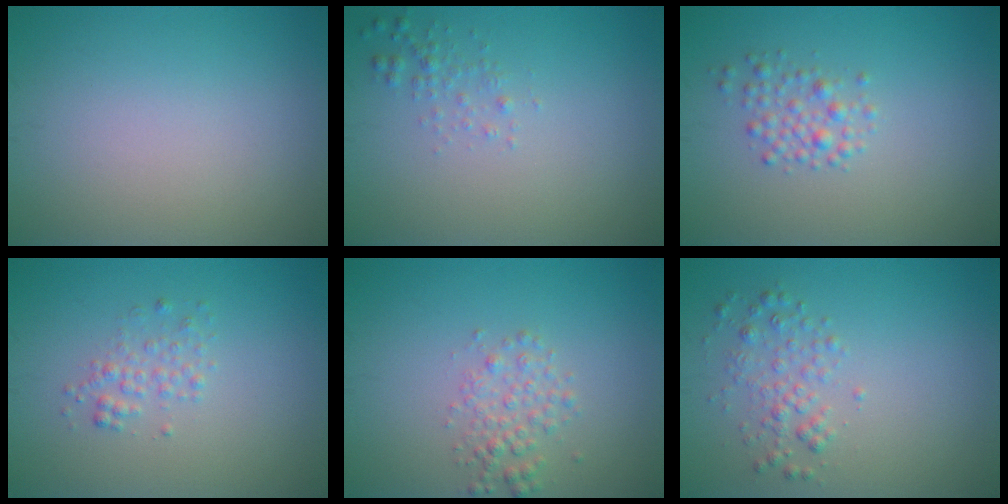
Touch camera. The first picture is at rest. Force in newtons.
{"total": 1.1, "press": 1.1, "slide": 0.1}
{"total": 2.0, "press": 2.0, "slide": 0.0}
{"total": 1.5, "press": 1.5, "slide": 0.0}
{"total": 2.1, "press": 2.1, "slide": 0.1}
{"total": 2.0, "press": 2.0, "slide": 0.1}